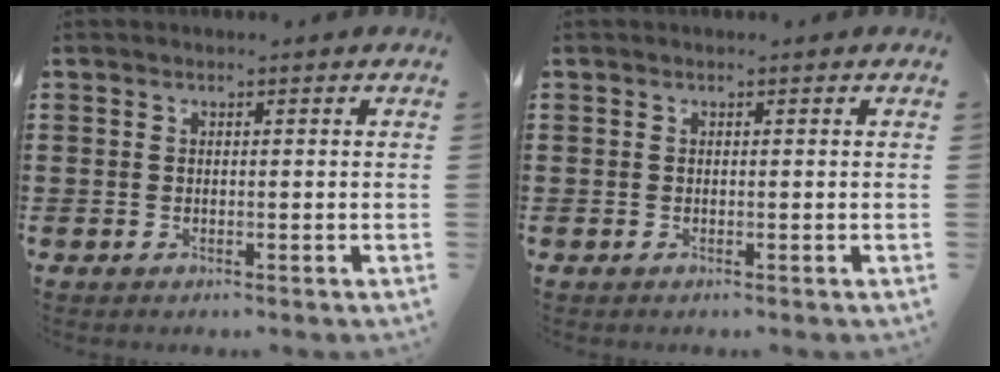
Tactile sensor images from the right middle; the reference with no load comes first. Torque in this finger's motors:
{"motor_torque": [0.02, -0.04, -0.02, -0.01]}